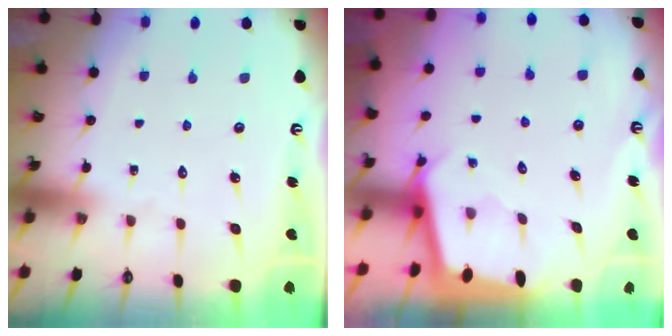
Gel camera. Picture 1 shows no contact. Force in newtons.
{"total": 2.4, "press": 2.4, "slide": 0.1}